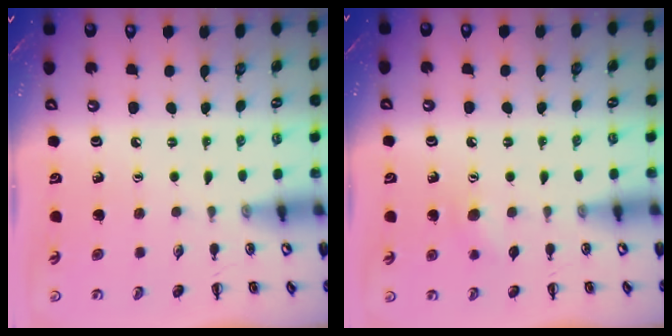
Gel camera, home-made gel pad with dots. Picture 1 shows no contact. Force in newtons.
{"total": 5.4, "press": 5.2, "slide": 1.4}